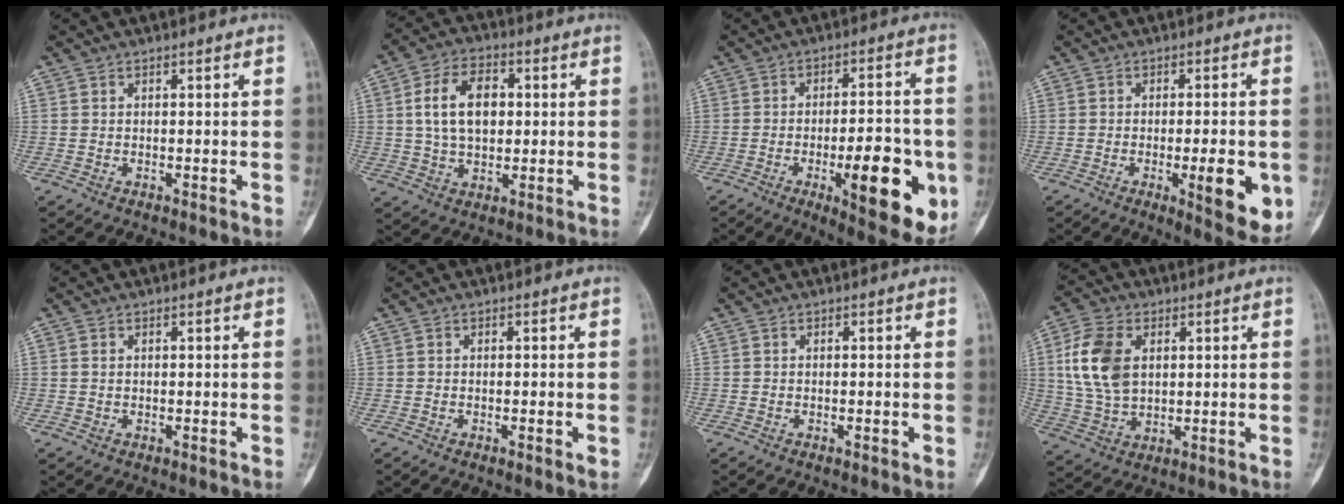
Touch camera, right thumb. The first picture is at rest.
{"total": 11.2, "force": [1.7, 7.2, 8.4], "torque": [-0.129, 0.008, 0.029]}
{"total": 17.8, "force": [-5.1, 6.0, 16.0], "torque": [-0.195, 0.005, -0.063]}
{"total": 10.5, "force": [-2.6, 2.9, 9.7], "torque": [-0.117, -0.015, -0.030]}
{"total": 0.6, "force": [0.2, 0.4, 0.4], "torque": [-0.008, 0.003, 0.003]}
{"total": 1.4, "force": [-0.4, 0.3, 1.4], "torque": [-0.021, -0.003, -0.005]}
{"total": 0.7, "force": [-0.2, 0.2, 0.6], "torque": [-0.010, -0.002, -0.002]}
{"total": 11.8, "force": [2.6, 7.6, 8.6], "torque": [-0.170, 0.001, 0.054]}